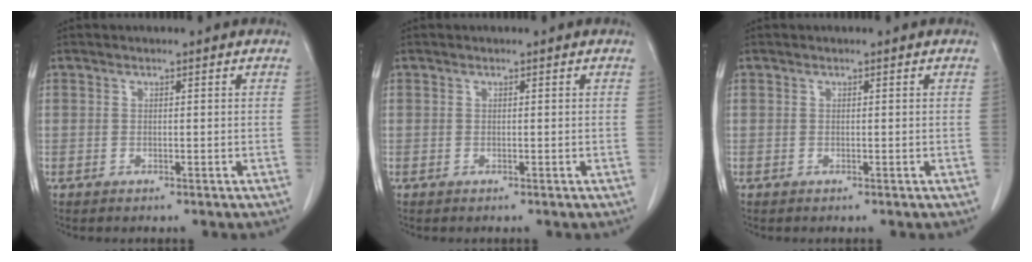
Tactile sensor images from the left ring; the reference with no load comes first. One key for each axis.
{"total": 0.0}
{"total": 0.0}